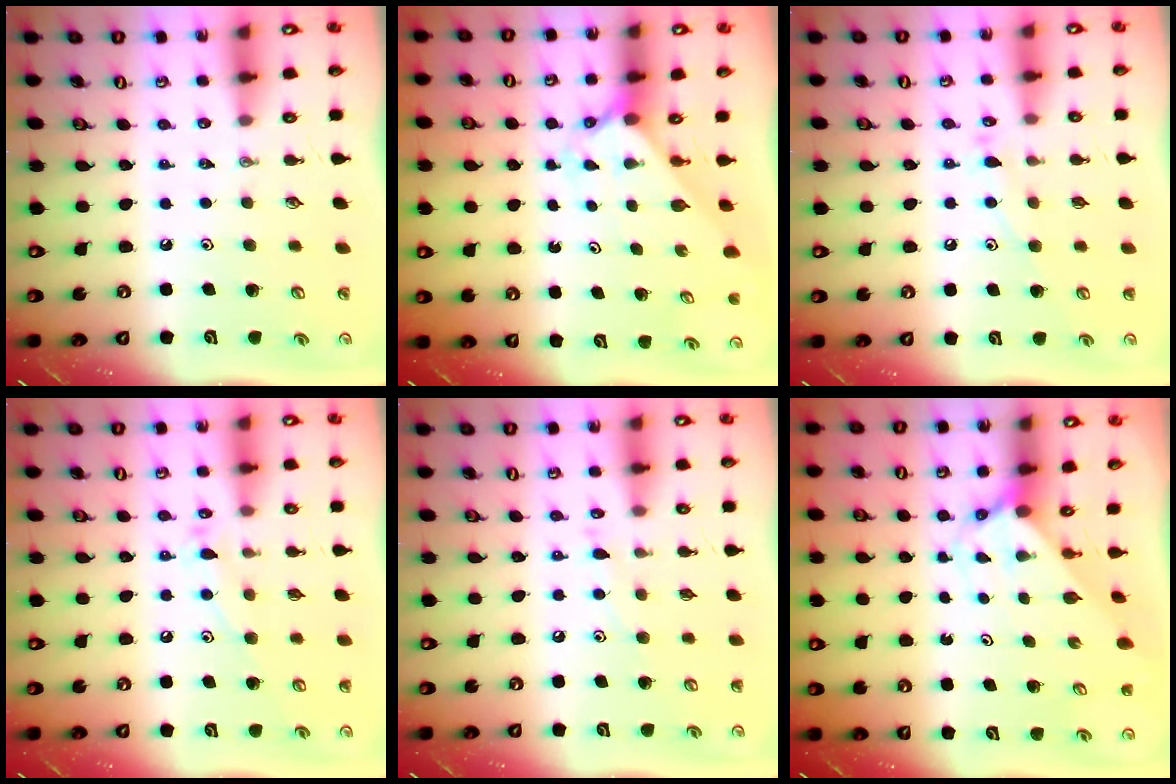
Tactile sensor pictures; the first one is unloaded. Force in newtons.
{"total": 1.9, "press": 1.9, "slide": 0.1}
{"total": 7.9, "press": 7.8, "slide": 0.5}
{"total": 8.7, "press": 8.6, "slide": 0.5}
{"total": 5.6, "press": 5.5, "slide": 0.5}
{"total": 2.3, "press": 2.3, "slide": 0.2}